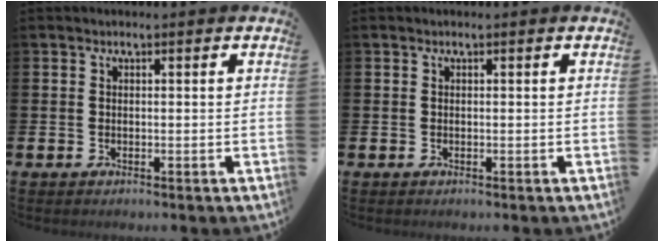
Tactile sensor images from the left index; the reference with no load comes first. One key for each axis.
{"total": 0.0}